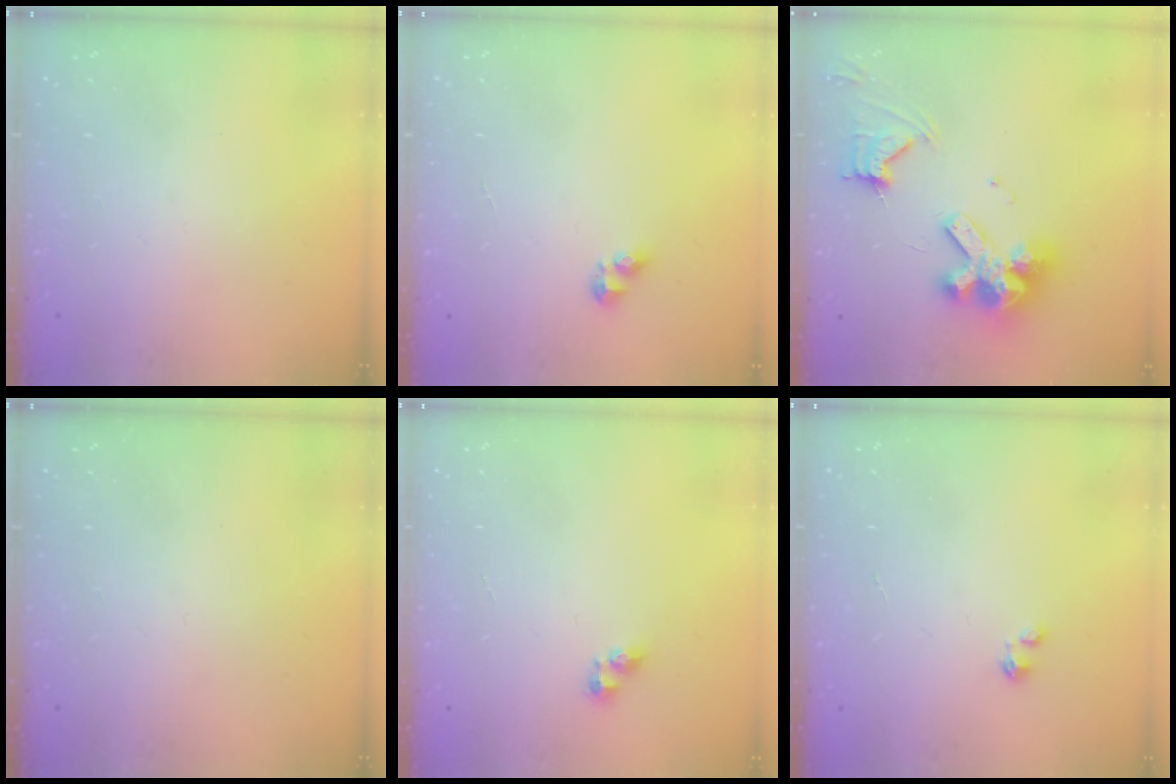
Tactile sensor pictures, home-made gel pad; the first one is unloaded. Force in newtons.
{"total": 4.8, "press": 4.7, "slide": 0.4}
{"total": 15.7, "press": 15.6, "slide": 1.7}
{"total": 0.0}
{"total": 5.1, "press": 5.1, "slide": 0.6}
{"total": 0.0}